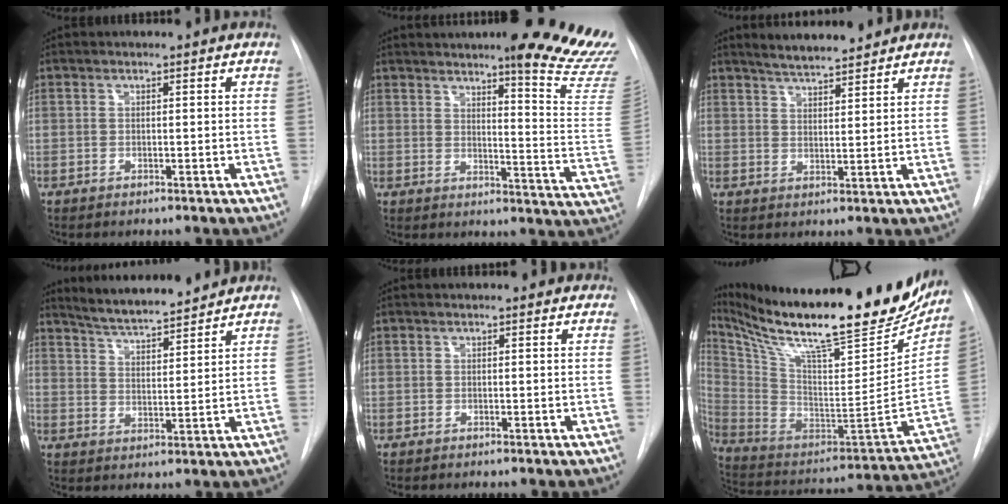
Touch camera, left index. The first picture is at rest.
{"total": 20.5, "force": [17.6, 0.3, 10.6], "torque": [-0.133, -0.099, 0.202]}
{"total": 7.4, "force": [6.9, 1.0, 2.7], "torque": [-0.046, 0.011, 0.108]}
{"total": 9.8, "force": [9.3, 0.5, 3.1], "torque": [-0.056, 0.006, 0.154]}
{"total": 3.5, "force": [3.1, 0.9, 1.3], "torque": [-0.015, 0.016, 0.030]}
{"total": 34.8, "force": [28.2, 6.8, 19.1], "torque": [-0.337, -0.060, 0.416]}